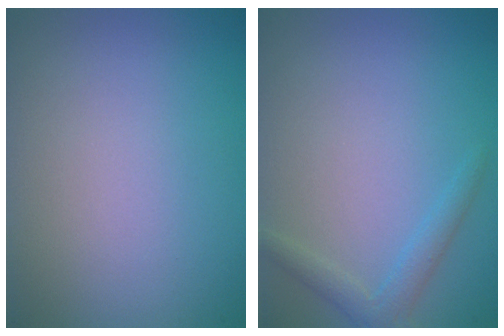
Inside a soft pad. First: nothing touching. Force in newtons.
{"total": 1.7, "press": 1.7, "slide": 0.1}